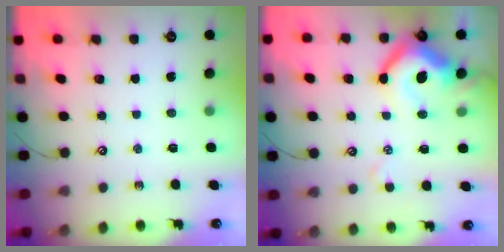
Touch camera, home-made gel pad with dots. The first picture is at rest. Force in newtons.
{"total": 11.2, "press": 11.0, "slide": 1.8}